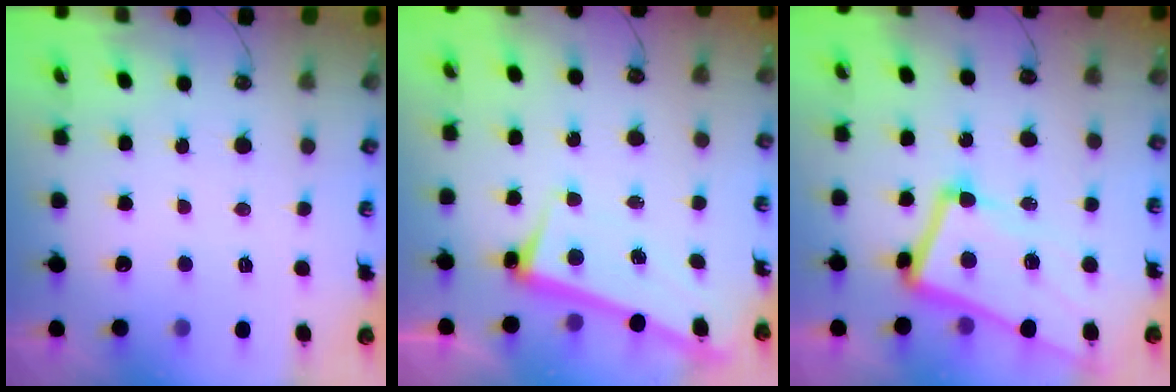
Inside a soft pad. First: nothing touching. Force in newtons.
{"total": 2.9, "press": 2.8, "slide": 0.4}
{"total": 11.5, "press": 11.3, "slide": 2.2}